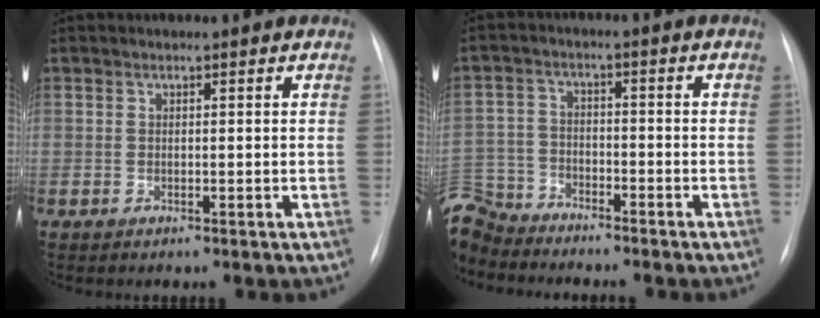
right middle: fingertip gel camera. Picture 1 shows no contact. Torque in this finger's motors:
{"motor_torque": [0.99, -1.14, 1.05, 0.01]}